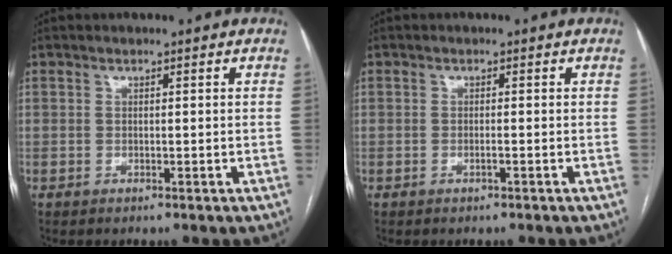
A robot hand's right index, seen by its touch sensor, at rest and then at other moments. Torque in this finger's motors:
{"motor_torque": [-0.26, 0.32, -0.03, 0.00]}